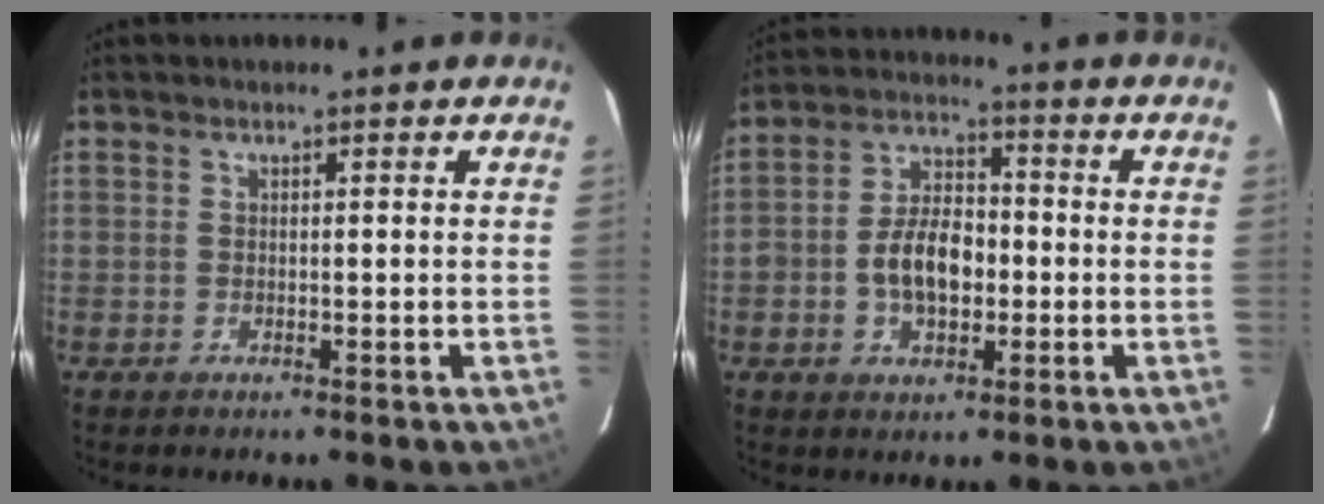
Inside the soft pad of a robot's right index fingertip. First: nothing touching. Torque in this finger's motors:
{"motor_torque": [0.37, -0.17, 0.56, 0.12]}